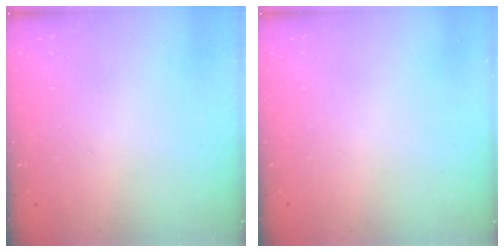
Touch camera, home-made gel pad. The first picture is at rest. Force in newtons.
{"total": 0.0}